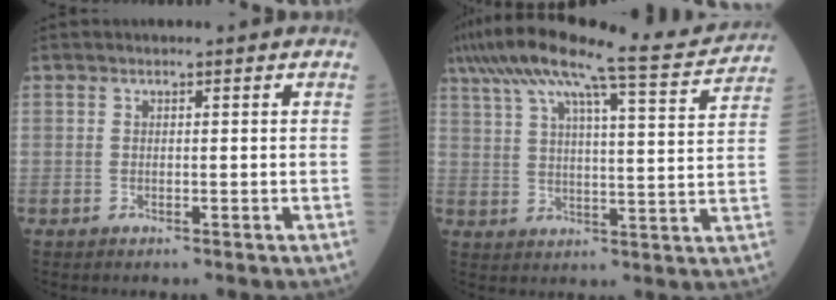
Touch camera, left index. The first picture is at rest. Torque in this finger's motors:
{"motor_torque": [0.96, -1.18, 0.79, 0.21]}